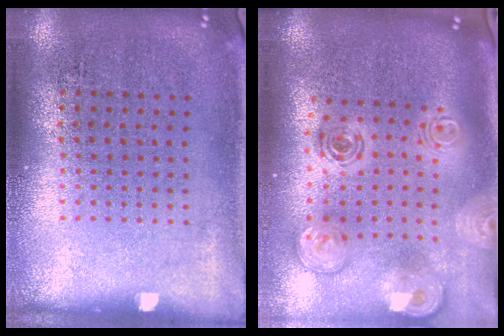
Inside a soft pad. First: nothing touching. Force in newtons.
{"total": 2.2, "press": 1.8, "slide": 1.4}